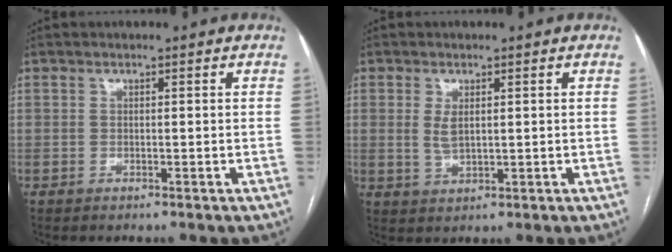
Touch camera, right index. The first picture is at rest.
{"total": 2.9, "force": [0.6, 1.3, 2.5], "torque": [-0.054, -0.004, 0.018]}